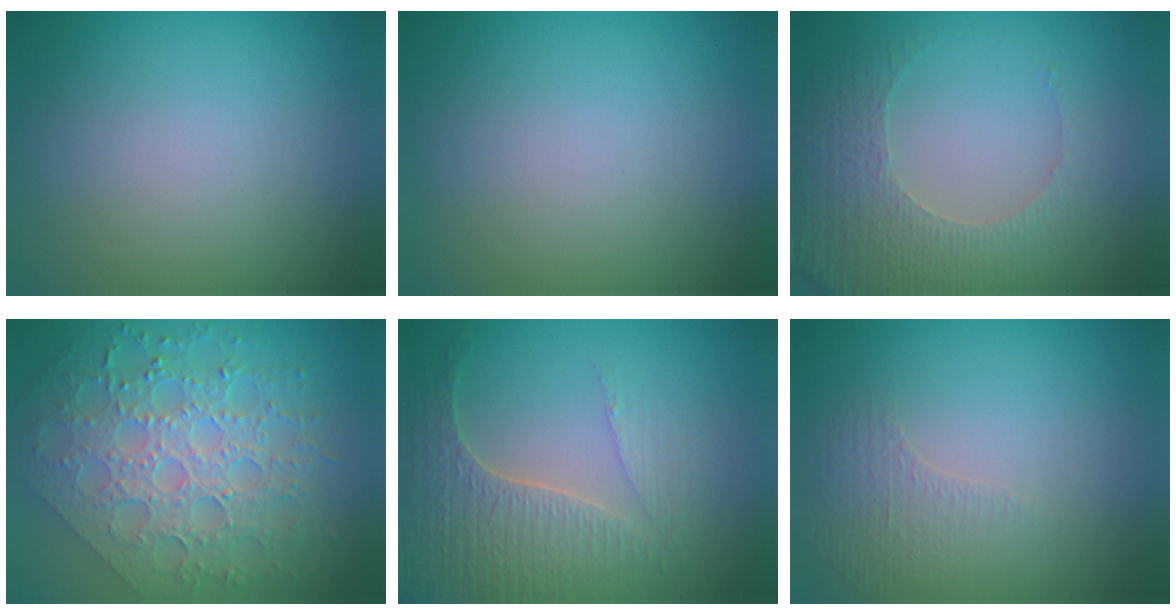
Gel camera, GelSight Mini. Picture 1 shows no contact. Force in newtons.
{"total": 0.0}
{"total": 4.7, "press": 3.5, "slide": 3.1}
{"total": 8.4, "press": 6.2, "slide": 5.6}
{"total": 4.2, "press": 4.0, "slide": 1.3}
{"total": 1.1, "press": 0.7, "slide": 0.8}